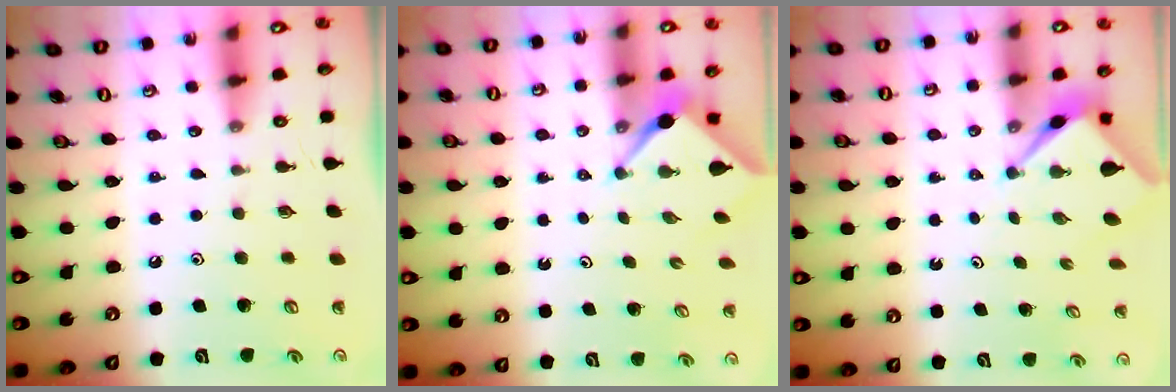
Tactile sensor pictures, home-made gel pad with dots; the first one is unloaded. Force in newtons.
{"total": 2.5, "press": 2.5, "slide": 0.3}
{"total": 2.7, "press": 2.7, "slide": 0.1}